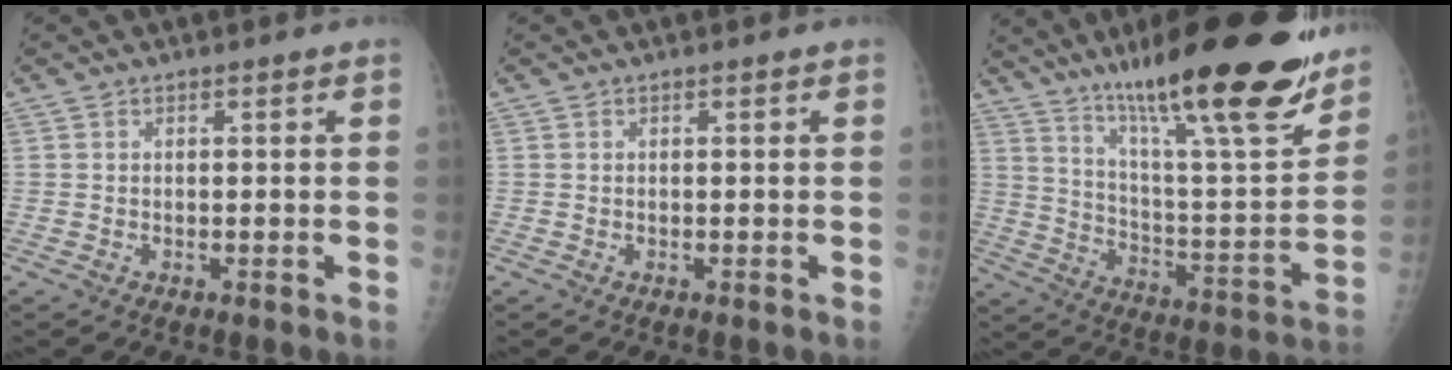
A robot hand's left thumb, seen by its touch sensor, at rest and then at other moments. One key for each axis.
{"total": 0.0}
{"total": 28.7, "fx": 19.9, "fy": 5.2, "fz": 20.1, "tx": -0.287, "ty": -0.072, "tz": 0.308}